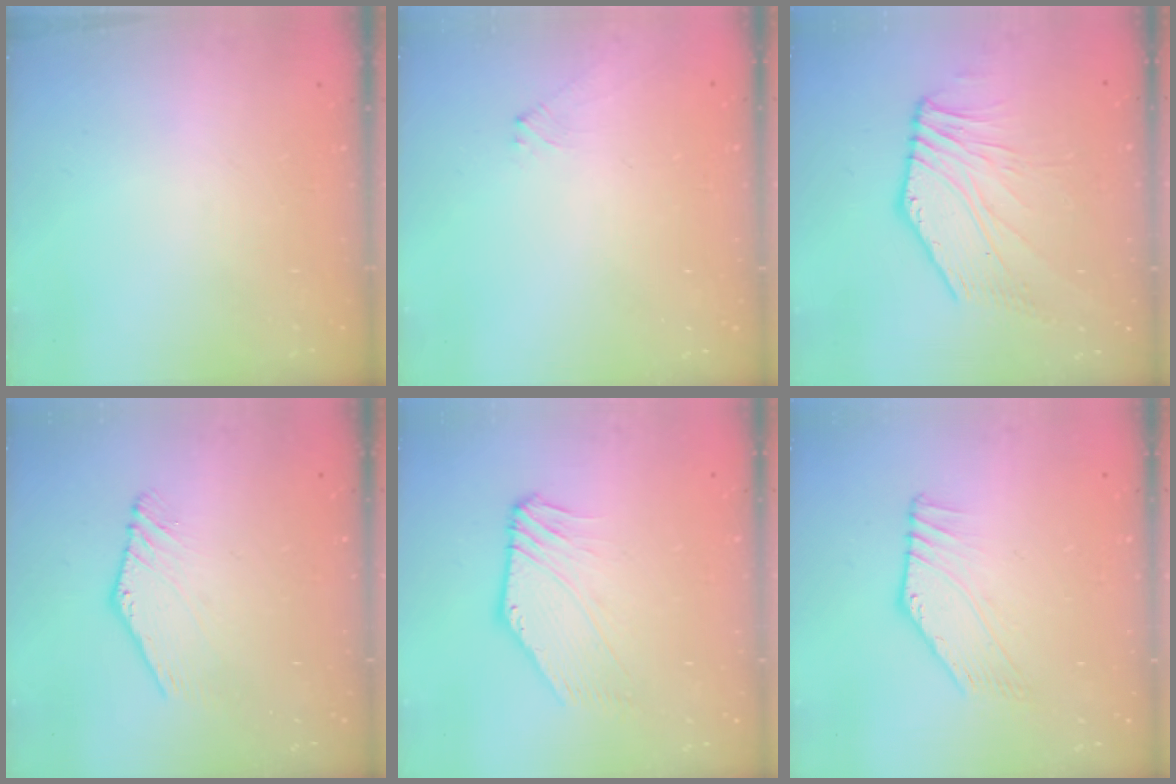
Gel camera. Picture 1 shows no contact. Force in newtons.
{"total": 0.7, "press": 0.6, "slide": 0.3}
{"total": 8.1, "press": 8.1, "slide": 1.0}
{"total": 1.5, "press": 1.5, "slide": 0.2}
{"total": 0.6, "press": 0.4, "slide": 0.4}
{"total": 1.7, "press": 1.7, "slide": 0.4}